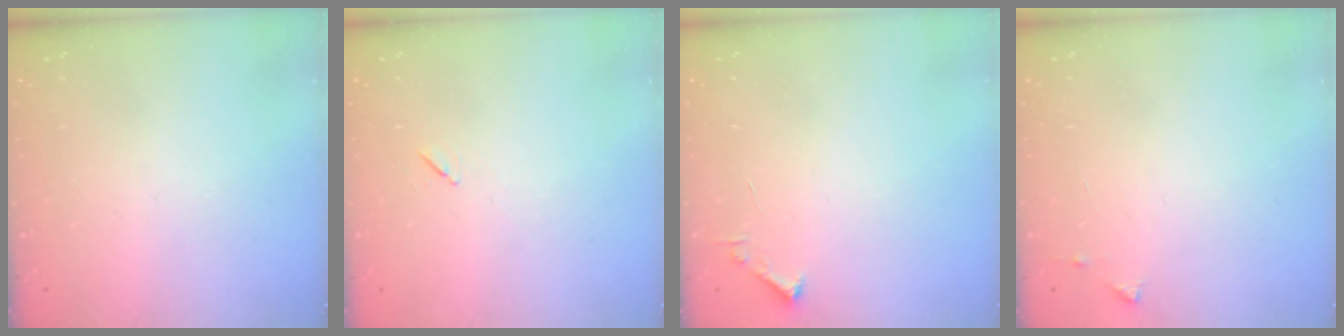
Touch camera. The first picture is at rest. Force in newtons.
{"total": 4.3, "press": 3.9, "slide": 1.8}
{"total": 1.7, "press": 1.7, "slide": 0.2}
{"total": 4.1, "press": 4.1, "slide": 0.5}